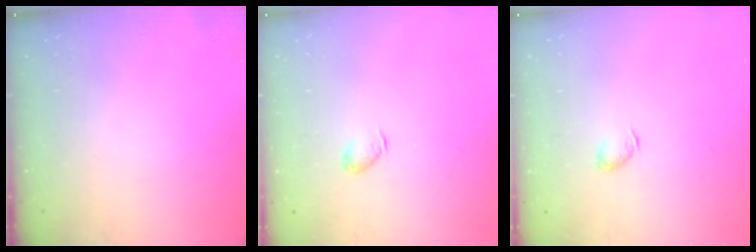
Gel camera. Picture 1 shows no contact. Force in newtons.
{"total": 3.6, "press": 3.5, "slide": 0.7}
{"total": 2.9, "press": 2.8, "slide": 0.6}